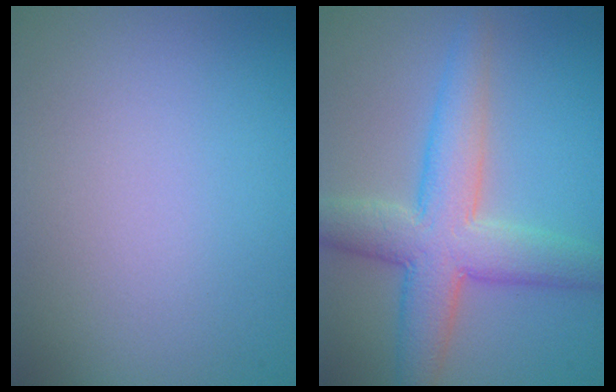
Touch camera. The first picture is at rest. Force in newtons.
{"total": 7.0, "press": 7.0, "slide": 0.0}